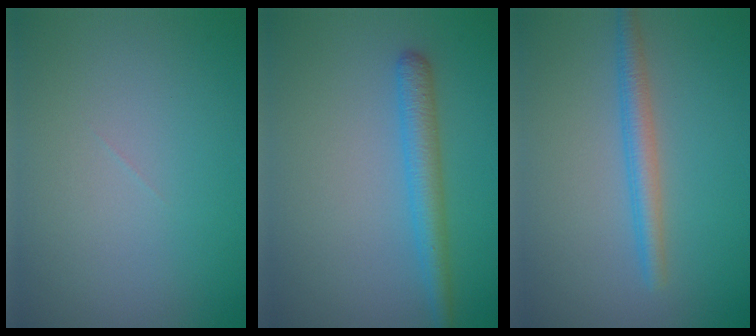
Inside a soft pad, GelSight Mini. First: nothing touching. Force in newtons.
{"total": 3.0, "press": 3.0, "slide": 0.2}
{"total": 2.6, "press": 2.6, "slide": 0.2}